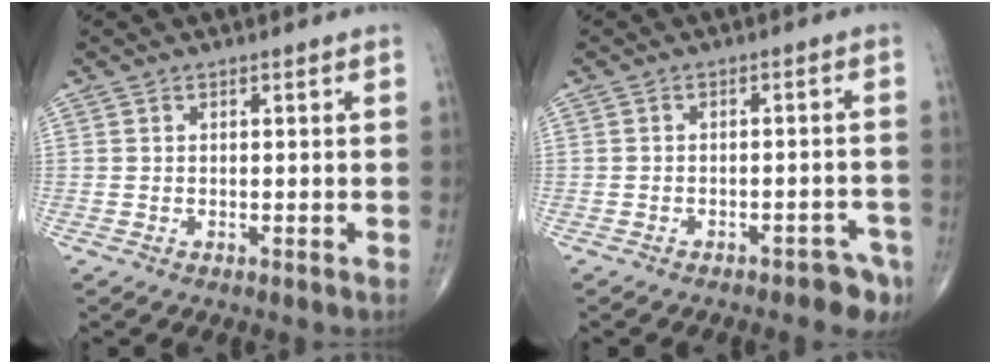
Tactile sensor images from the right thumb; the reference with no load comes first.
{"total": 6.1, "force": [-4.6, 2.9, 2.9], "torque": [-0.022, 0.036, -0.054]}